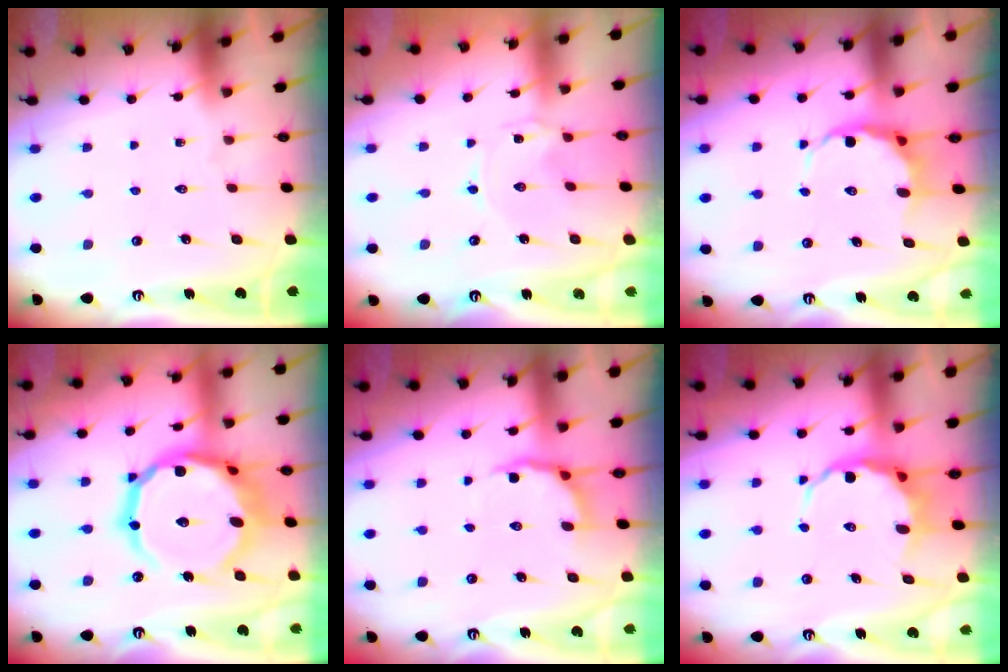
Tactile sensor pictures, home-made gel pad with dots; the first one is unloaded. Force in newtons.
{"total": 0.0}
{"total": 6.8, "press": 6.6, "slide": 1.6}
{"total": 20.9, "press": 20.7, "slide": 2.9}
{"total": 4.9, "press": 4.2, "slide": 2.6}
{"total": 6.4, "press": 6.2, "slide": 1.7}